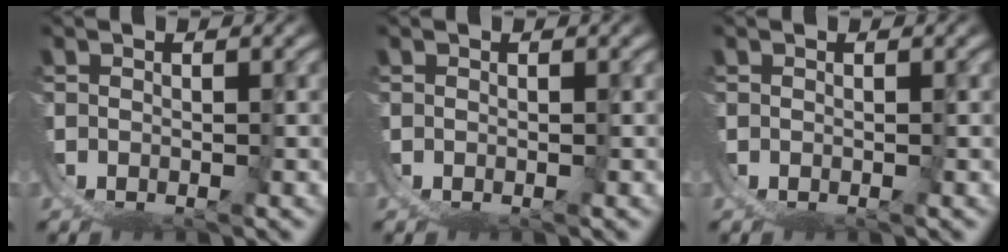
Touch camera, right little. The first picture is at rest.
{"total": 0.0}
{"total": 0.0}